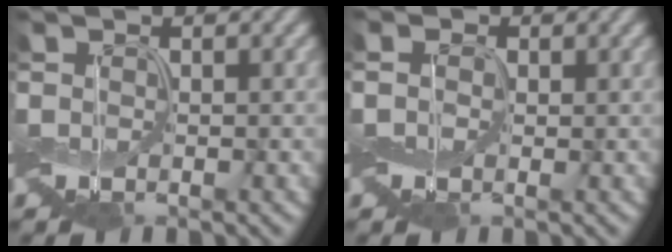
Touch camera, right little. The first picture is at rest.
{"total": 1.4, "force": [0.2, 1.2, 0.7], "torque": [-0.023, 0.008, -0.003]}